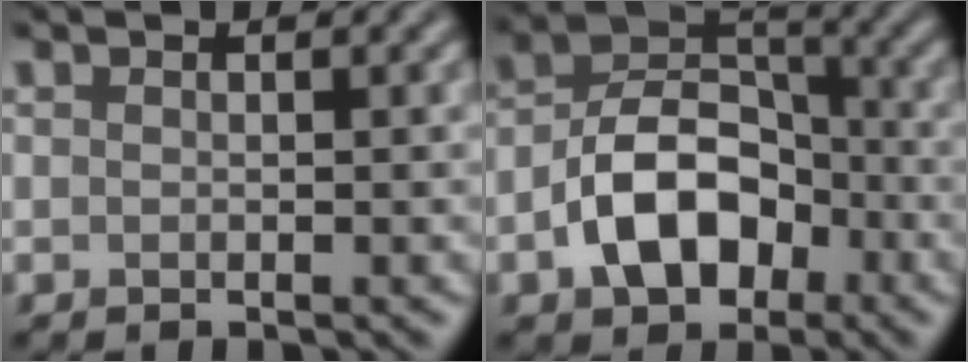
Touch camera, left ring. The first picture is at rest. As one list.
[{"total": 7.4, "force": [-2.6, 5.1, 4.6], "torque": [-0.076, 0.006, -0.053]}]